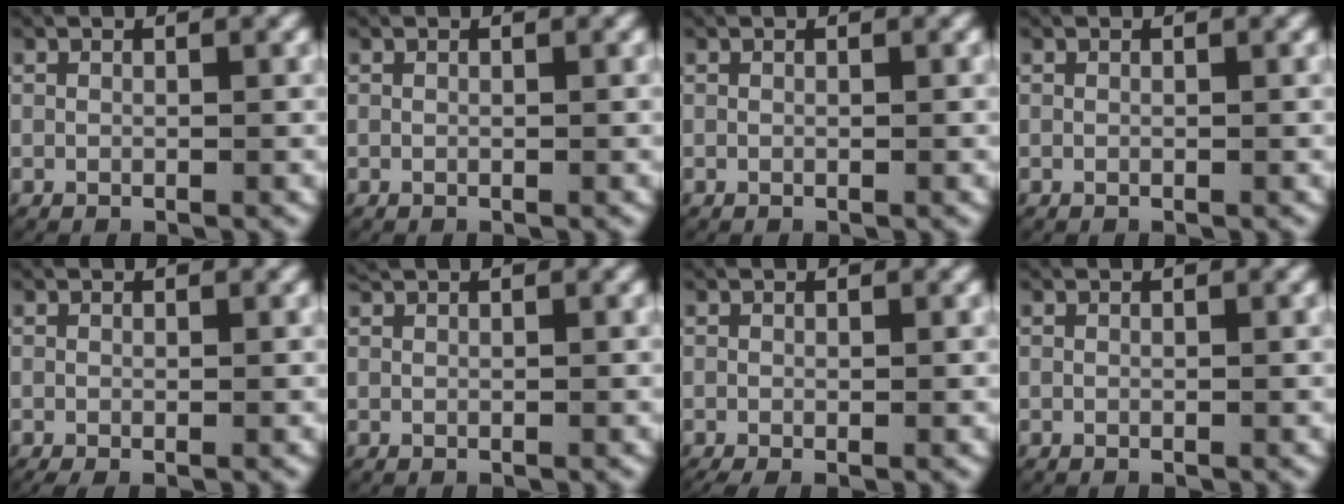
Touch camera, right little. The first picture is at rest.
{"total": 0.0}
{"total": 0.0}
{"total": 0.0}
{"total": 0.9, "force": [-0.6, 0.3, 0.6], "torque": [-0.010, -0.004, -0.009]}
{"total": 0.7, "force": [0.6, -0.2, 0.1], "torque": [-0.002, 0.006, 0.009]}
{"total": 1.3, "force": [-0.9, 0.4, 0.8], "torque": [-0.014, -0.006, -0.013]}
{"total": 0.0}